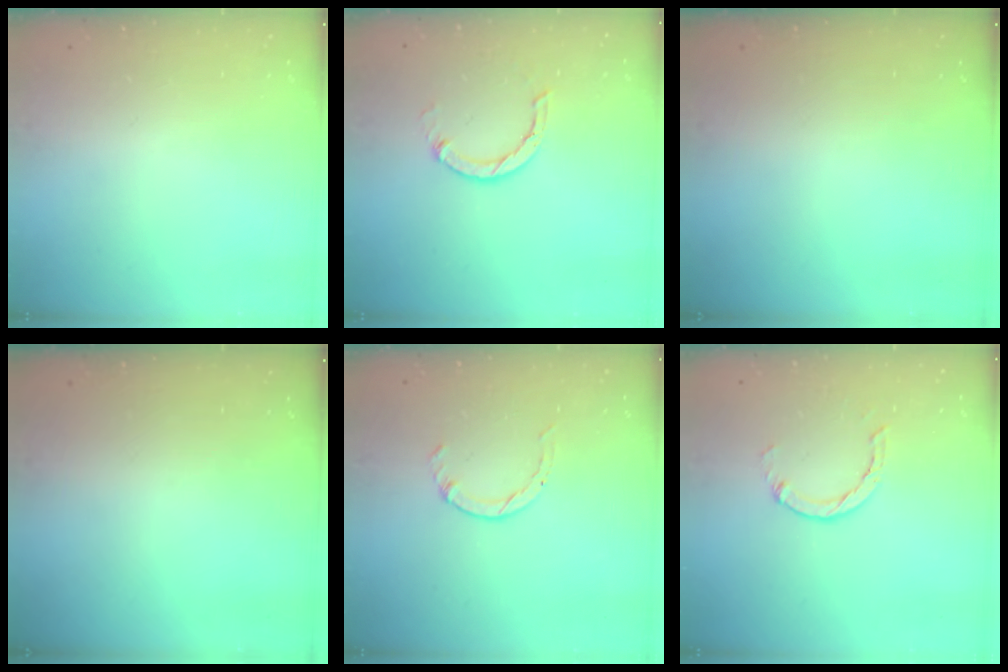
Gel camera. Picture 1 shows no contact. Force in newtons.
{"total": 4.4, "press": 4.3, "slide": 0.5}
{"total": 0.0}
{"total": 0.0}
{"total": 0.5, "press": 0.5, "slide": 0.1}
{"total": 2.9, "press": 2.9, "slide": 0.4}